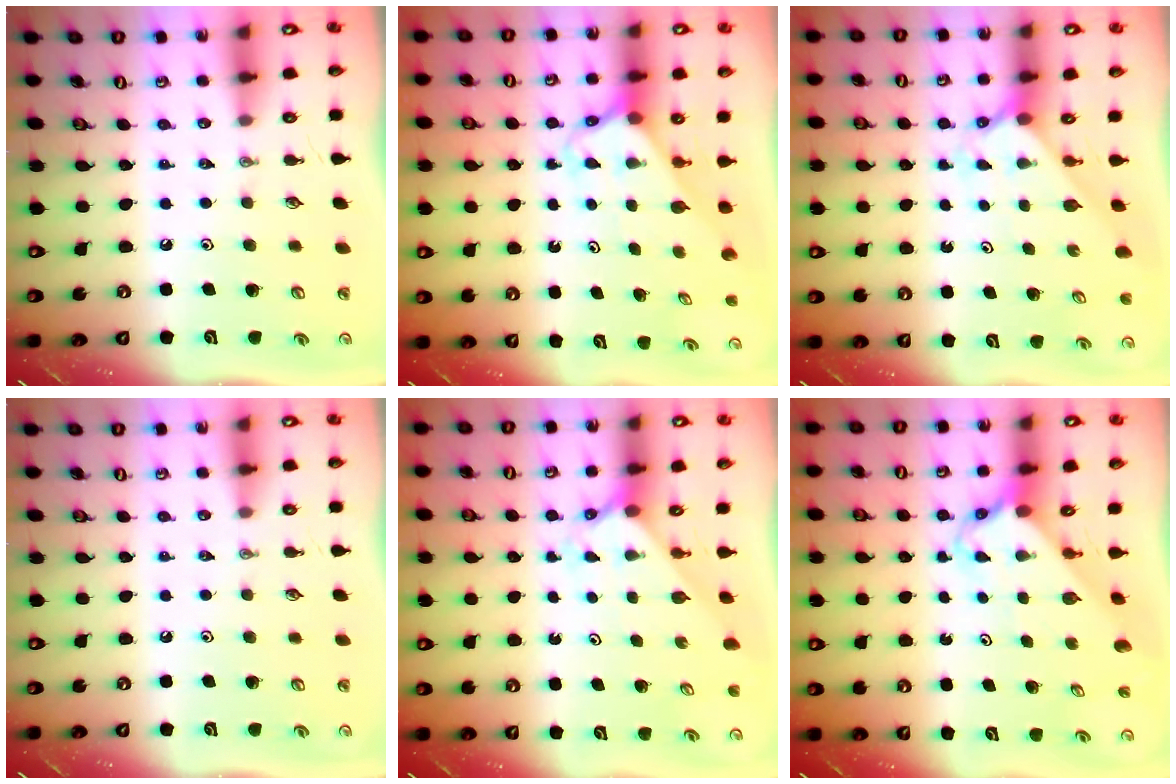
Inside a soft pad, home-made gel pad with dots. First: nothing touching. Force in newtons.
{"total": 2.5, "press": 2.5, "slide": 0.2}
{"total": 1.9, "press": 1.9, "slide": 0.2}
{"total": 0.0}
{"total": 2.2, "press": 2.2, "slide": 0.2}
{"total": 2.5, "press": 2.5, "slide": 0.2}